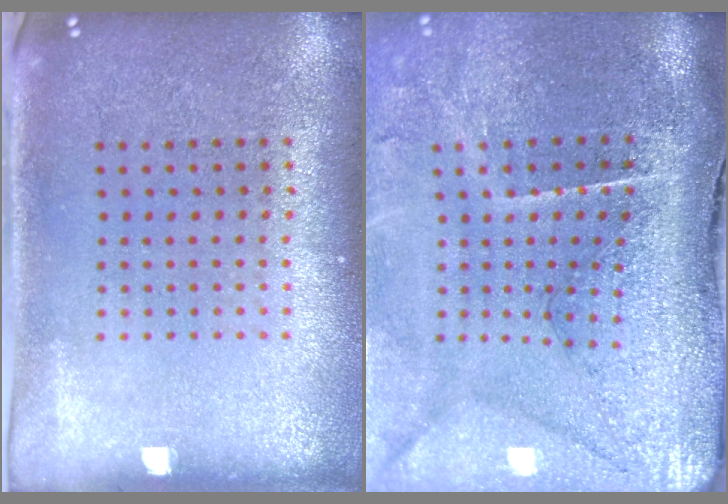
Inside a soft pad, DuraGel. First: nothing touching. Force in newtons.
{"total": 4.8, "press": 3.8, "slide": 3.0}